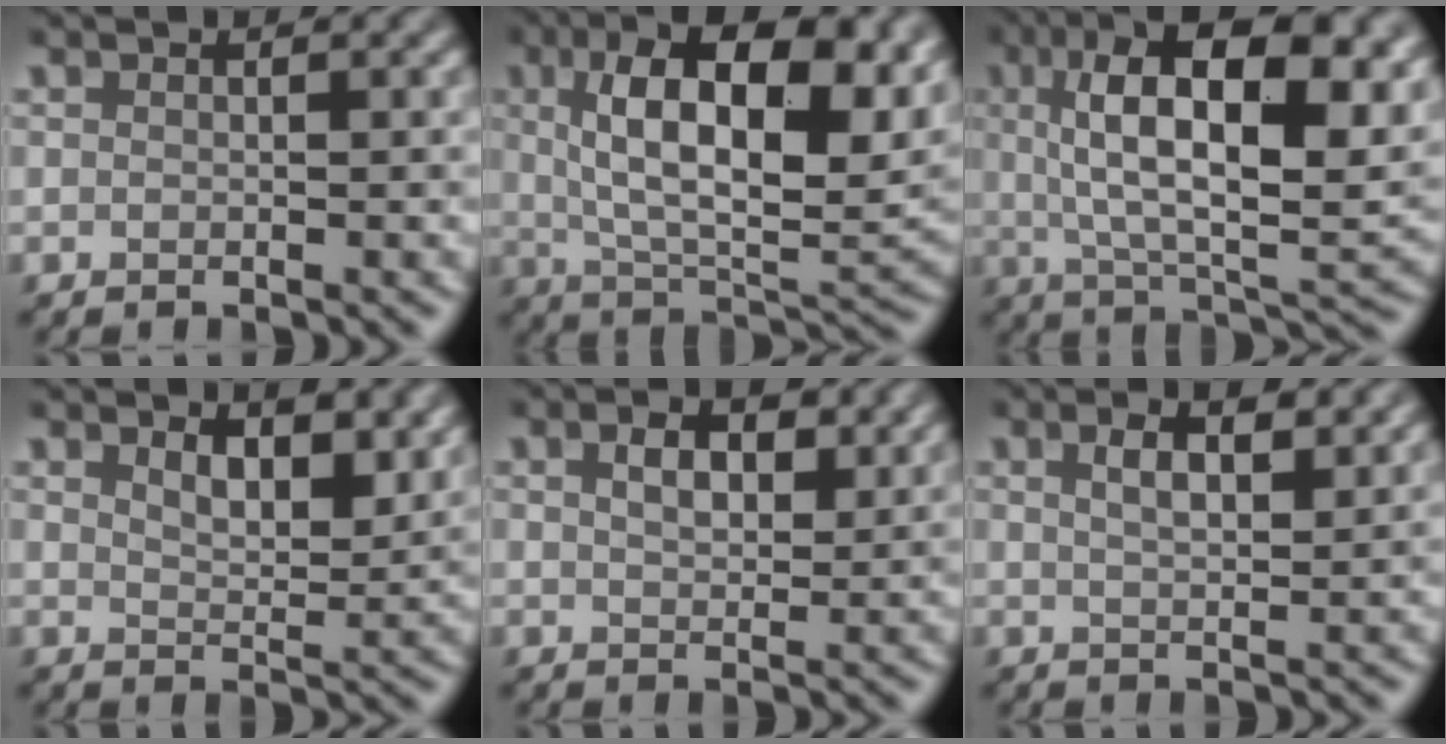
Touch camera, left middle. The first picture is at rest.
{"total": 14.2, "force": [3.9, 6.4, 12.0], "torque": [-0.184, 0.003, 0.067]}
{"total": 15.5, "force": [4.5, 6.2, 13.5], "torque": [-0.207, 0.007, 0.069]}
{"total": 3.9, "force": [2.4, 1.6, 2.6], "torque": [-0.046, -0.006, 0.039]}
{"total": 3.1, "force": [1.4, 1.7, 2.2], "torque": [-0.041, 0.003, 0.025]}
{"total": 3.3, "force": [1.7, 1.1, 2.6], "torque": [-0.044, 0.006, 0.029]}